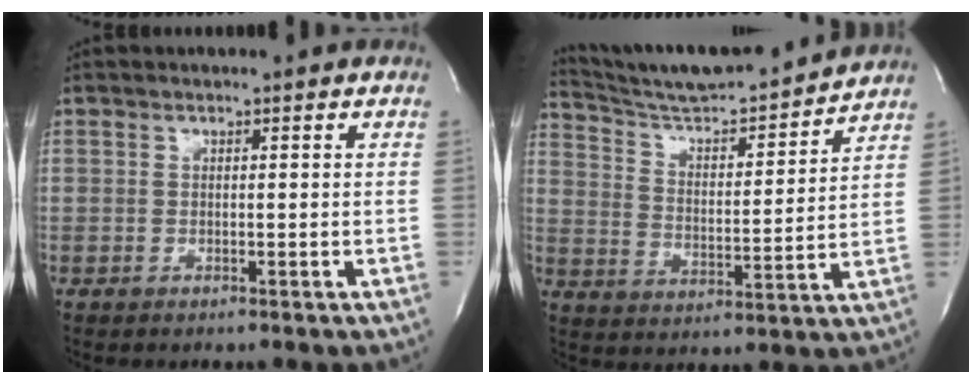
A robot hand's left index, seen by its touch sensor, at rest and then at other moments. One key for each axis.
{"total": 16.1, "fx": 15.2, "fy": 0.5, "fz": 5.2, "tx": -0.095, "ty": -0.009, "tz": 0.245}